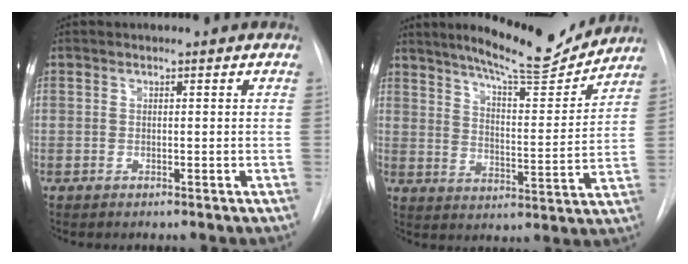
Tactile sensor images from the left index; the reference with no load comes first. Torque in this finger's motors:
{"motor_torque": [0.94, -1.20, 0.21, 0.06]}